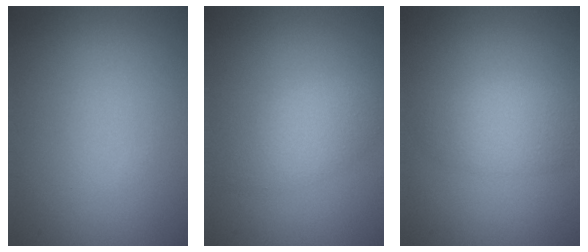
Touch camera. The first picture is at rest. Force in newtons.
{"total": 2.7, "press": 2.6, "slide": 0.0}
{"total": 2.8, "press": 2.8, "slide": 0.2}